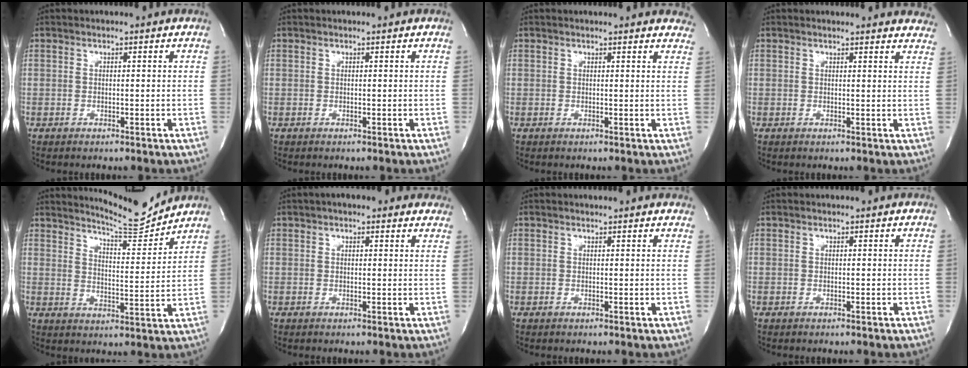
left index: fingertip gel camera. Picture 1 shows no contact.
{"total": 0.0}
{"total": 10.9, "force": [10.3, 2.6, 2.6], "torque": [-0.009, 0.002, 0.095]}
{"total": 13.0, "force": [12.5, 2.2, 2.4], "torque": [-0.007, -0.026, 0.116]}
{"total": 8.4, "force": [8.3, -0.6, 0.7], "torque": [-0.023, -0.027, 0.127]}
{"total": 6.4, "force": [5.0, 2.3, 3.3], "torque": [-0.033, 0.023, 0.057]}
{"total": 3.6, "force": [3.4, 0.7, 0.9], "torque": [-0.018, 0.014, 0.030]}
{"total": 0.0}